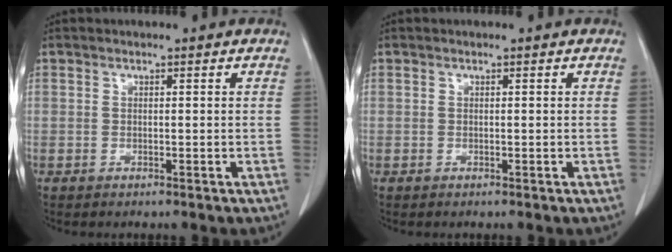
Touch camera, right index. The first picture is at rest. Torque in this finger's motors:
{"motor_torque": [0.02, -0.01, 0.01, 0.00]}